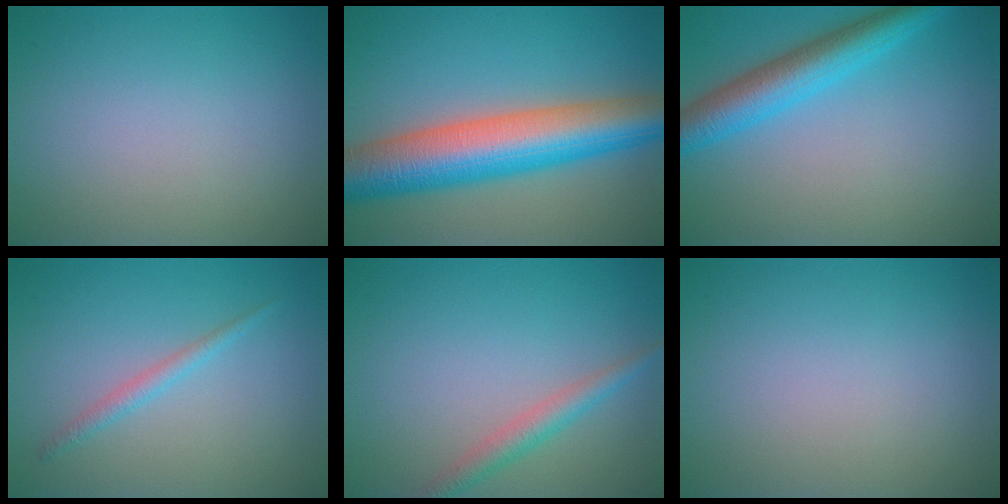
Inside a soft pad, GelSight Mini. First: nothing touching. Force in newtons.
{"total": 10.8, "press": 10.8, "slide": 0.3}
{"total": 5.4, "press": 5.4, "slide": 0.3}
{"total": 1.4, "press": 1.4, "slide": 0.1}
{"total": 2.4, "press": 2.4, "slide": 0.1}
{"total": 0.0}